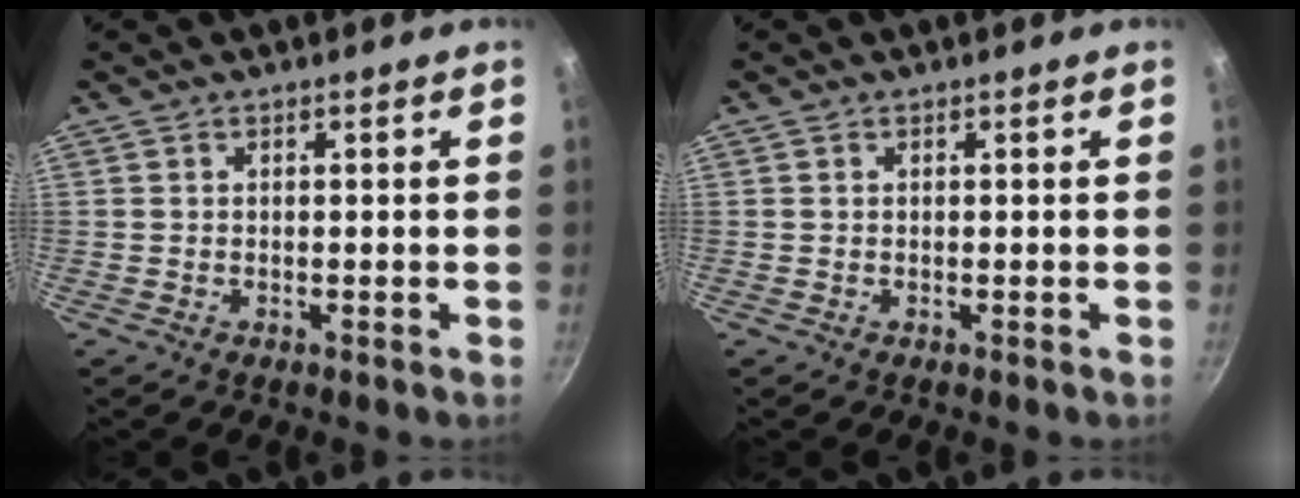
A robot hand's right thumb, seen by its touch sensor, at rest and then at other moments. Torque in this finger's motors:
{"motor_torque": [-0.20, 0.33, -0.03, -0.24, 0.04]}